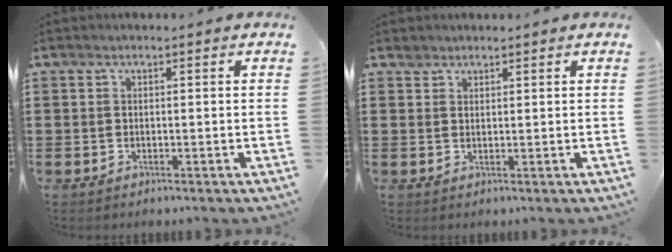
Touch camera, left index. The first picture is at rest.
{"total": 1.3, "force": [1.1, 0.6, -0.1], "torque": [-0.001, 0.000, 0.023]}